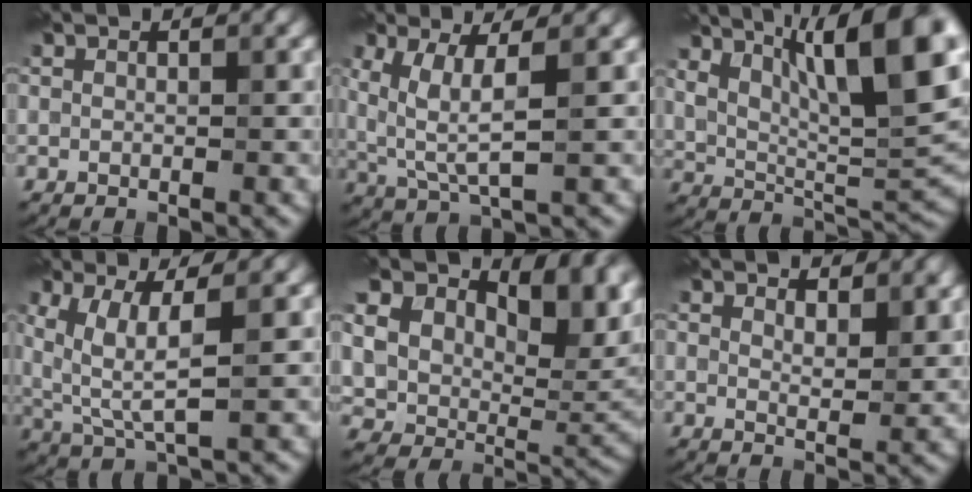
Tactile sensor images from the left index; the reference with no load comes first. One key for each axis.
{"total": 3.9, "fx": 0.9, "fy": 0.7, "fz": 3.8, "tx": -0.089, "ty": -0.004, "tz": 0.025}
{"total": 13.3, "fx": 6.3, "fy": 4.3, "fz": 10.9, "tx": -0.168, "ty": 0.014, "tz": 0.106}
{"total": 4.9, "fx": 1.2, "fy": 1.1, "fz": 4.6, "tx": -0.111, "ty": -0.008, "tz": 0.033}
{"total": 16.5, "fx": 7.1, "fy": 10.3, "fz": 10.7, "tx": -0.206, "ty": 0.045, "tz": 0.135}
{"total": 2.5, "fx": 1.9, "fy": 0.8, "fz": 1.4, "tx": -0.031, "ty": -0.002, "tz": 0.032}